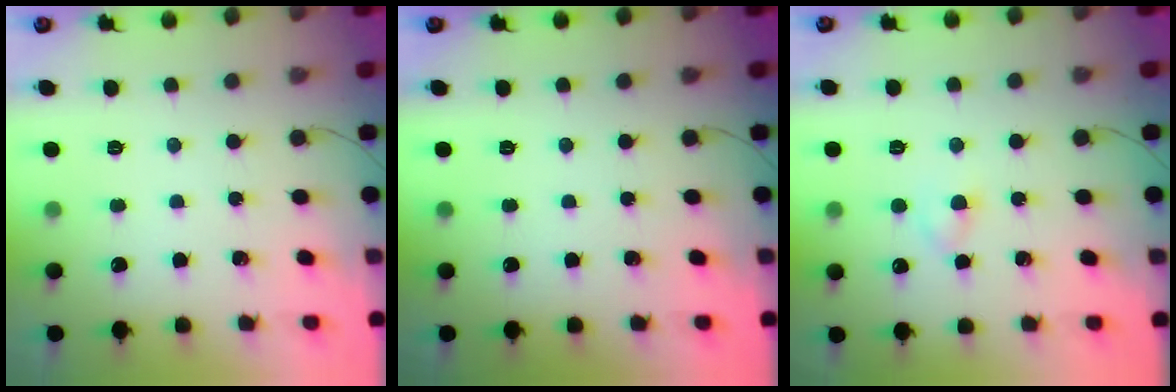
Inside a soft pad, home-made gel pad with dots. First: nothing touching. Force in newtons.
{"total": 0.0}
{"total": 2.9, "press": 2.8, "slide": 0.9}